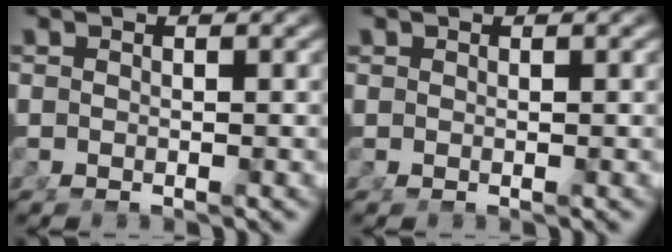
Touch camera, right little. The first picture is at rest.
{"total": 0.6, "force": [0.1, 0.6, -0.1], "torque": [-0.007, -0.008, 0.005]}